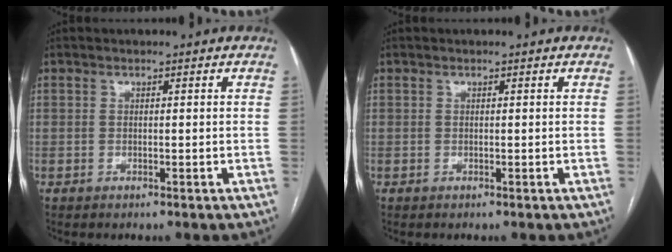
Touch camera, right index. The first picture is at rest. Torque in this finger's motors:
{"motor_torque": [0.01, 0.00, 0.00, 0.00]}